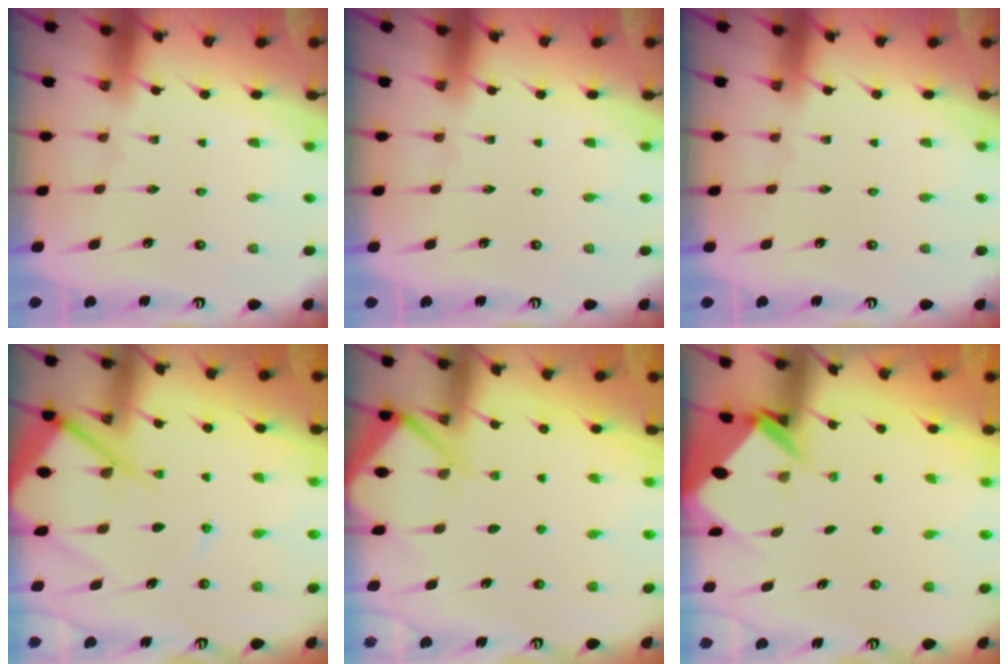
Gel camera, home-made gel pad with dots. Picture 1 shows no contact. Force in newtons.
{"total": 0.0}
{"total": 0.0}
{"total": 14.2, "press": 14.1, "slide": 1.7}
{"total": 6.1, "press": 6.1, "slide": 0.6}
{"total": 5.1, "press": 5.1, "slide": 0.4}